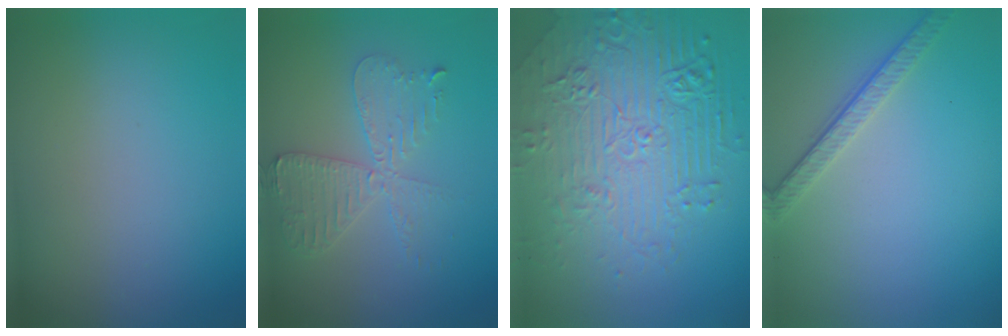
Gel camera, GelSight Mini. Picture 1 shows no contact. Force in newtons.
{"total": 4.0, "press": 3.5, "slide": 2.0}
{"total": 7.9, "press": 5.6, "slide": 5.5}
{"total": 3.1, "press": 2.3, "slide": 2.1}